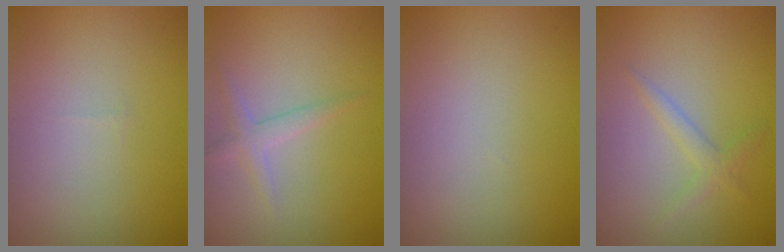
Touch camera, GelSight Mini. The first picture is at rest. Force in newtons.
{"total": 1.7, "press": 1.7, "slide": 0.1}
{"total": 0.0}
{"total": 1.4, "press": 1.4, "slide": 0.1}